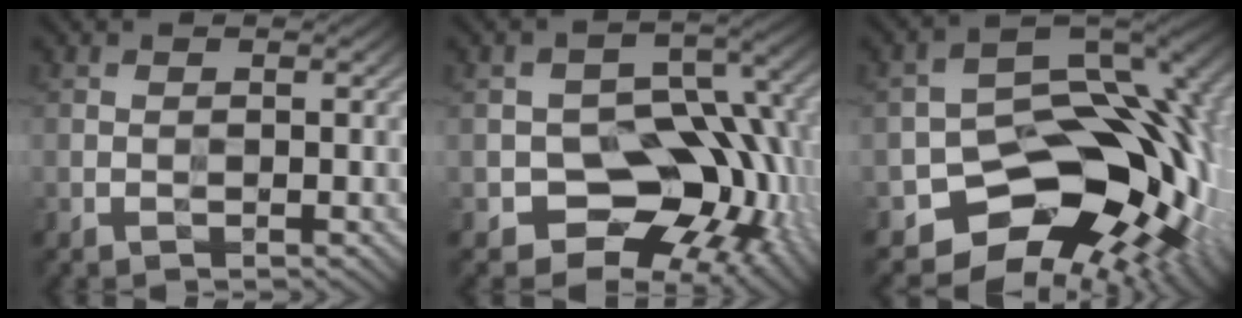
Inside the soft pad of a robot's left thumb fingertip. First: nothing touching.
{"total": 12.7, "force": [-3.9, 9.0, 8.1], "torque": [-0.105, -0.021, -0.068]}
{"total": 14.9, "force": [-4.3, 10.5, 9.7], "torque": [-0.109, -0.026, -0.073]}